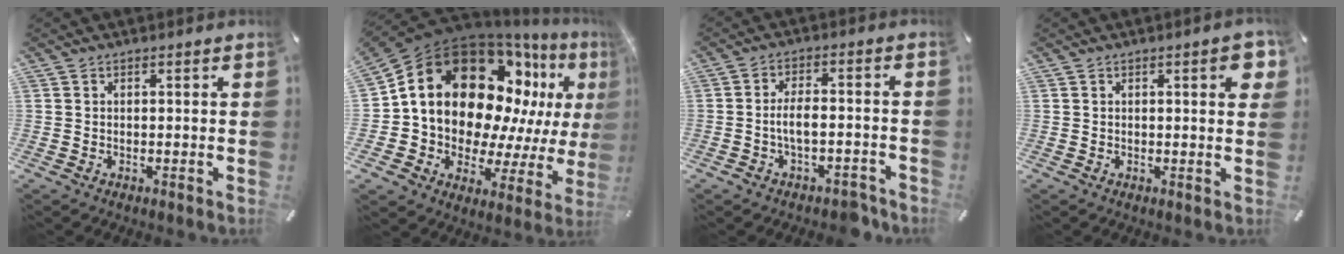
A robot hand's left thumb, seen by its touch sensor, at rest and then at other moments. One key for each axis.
{"total": 22.9, "fx": 8.6, "fy": 16.2, "fz": 13.7, "tx": -0.241, "ty": -0.072, "tz": 0.171}
{"total": 6.7, "fx": -2.8, "fy": 3.1, "fz": 5.2, "tx": -0.091, "ty": 0.019, "tz": -0.047}
{"total": 4.2, "fx": 1.2, "fy": 1.2, "fz": 3.9, "tx": -0.051, "ty": -0.002, "tz": 0.013}